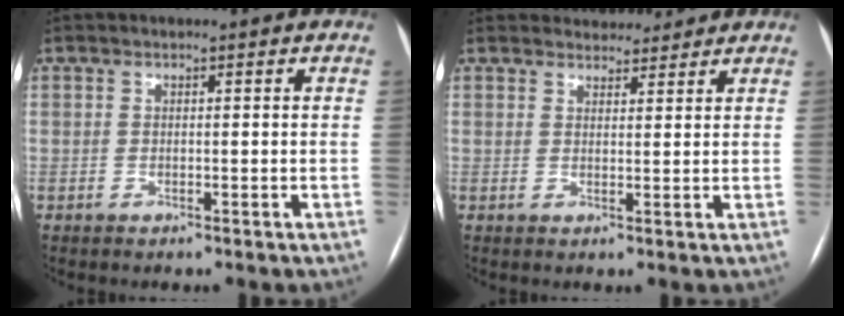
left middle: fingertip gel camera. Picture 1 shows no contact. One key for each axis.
{"total": 4.9, "fx": 4.6, "fy": 1.6, "fz": 0.2, "tx": 0.002, "ty": 0.012, "tz": 0.058}